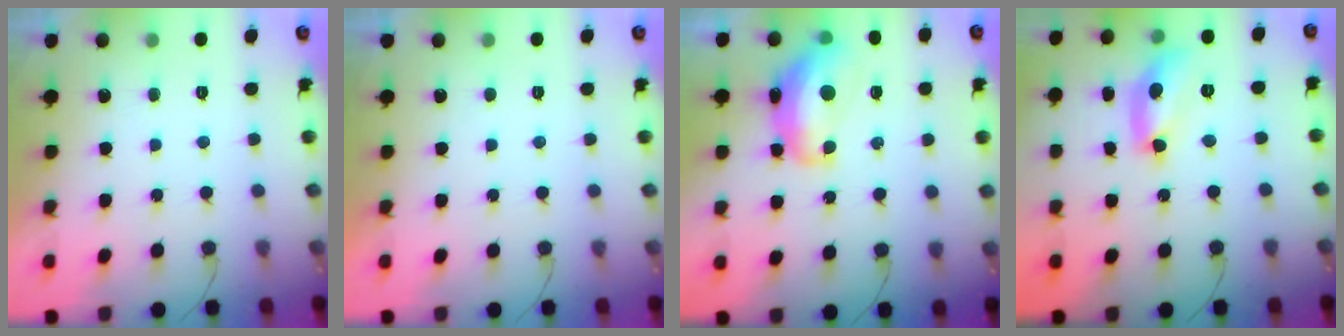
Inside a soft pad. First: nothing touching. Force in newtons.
{"total": 0.0}
{"total": 13.8, "press": 13.8, "slide": 1.1}
{"total": 14.6, "press": 14.5, "slide": 1.0}